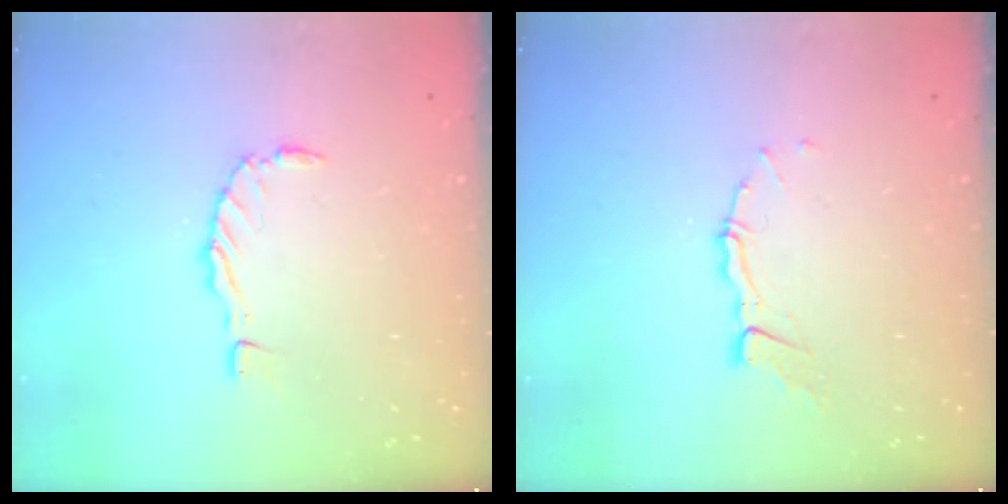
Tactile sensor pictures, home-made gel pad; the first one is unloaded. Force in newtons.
{"total": 4.4, "press": 4.4, "slide": 0.1}